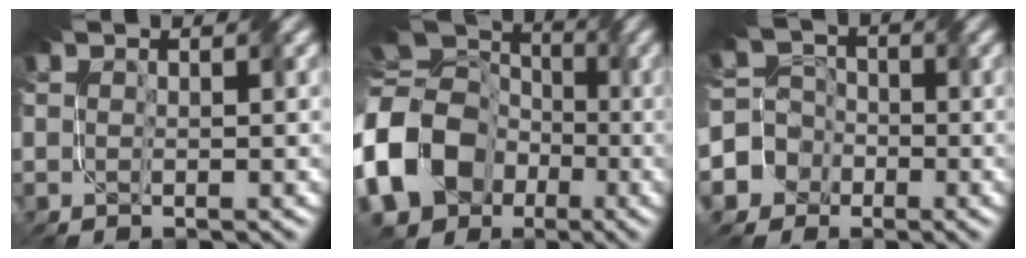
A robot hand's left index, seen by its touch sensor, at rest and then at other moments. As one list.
[{"total": 18.7, "force": [-5.1, 15.4, 9.3], "torque": [-0.208, -0.012, -0.128]}, {"total": 6.1, "force": [-3.0, 5.3, 0.6], "torque": [-0.014, 0.007, -0.073]}]